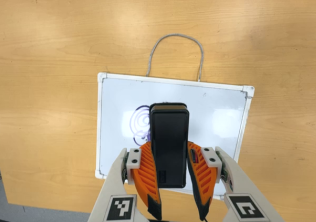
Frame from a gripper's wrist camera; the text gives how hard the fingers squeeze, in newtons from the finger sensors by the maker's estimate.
{"total": 10.8, "left": 7.4, "right": 14.2}